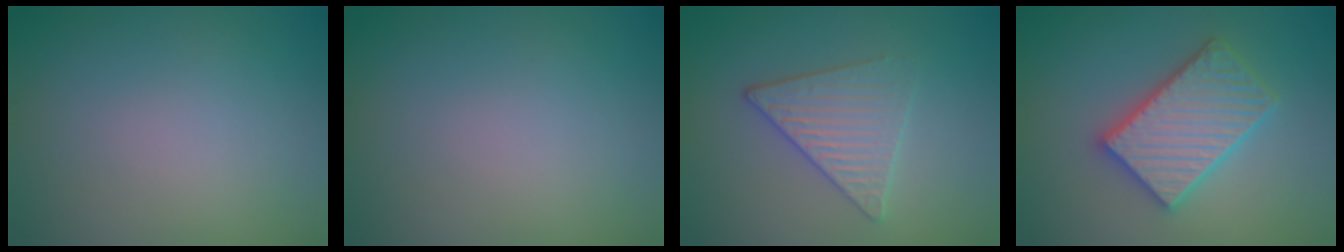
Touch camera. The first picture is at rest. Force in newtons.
{"total": 0.0}
{"total": 3.2, "press": 3.2, "slide": 0.6}
{"total": 5.5, "press": 5.5, "slide": 0.9}